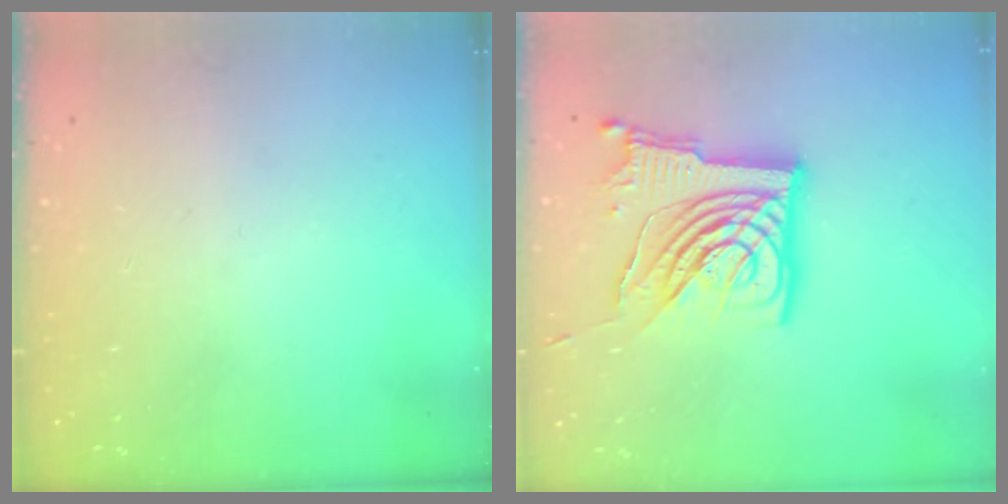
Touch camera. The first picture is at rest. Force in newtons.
{"total": 16.4, "press": 16.2, "slide": 2.5}